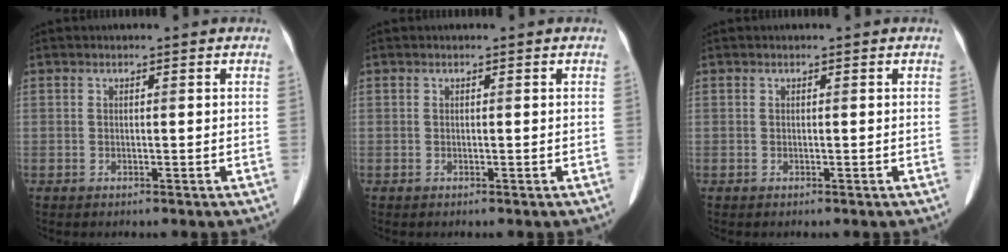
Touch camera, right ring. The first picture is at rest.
{"total": 0.0}
{"total": 0.0}